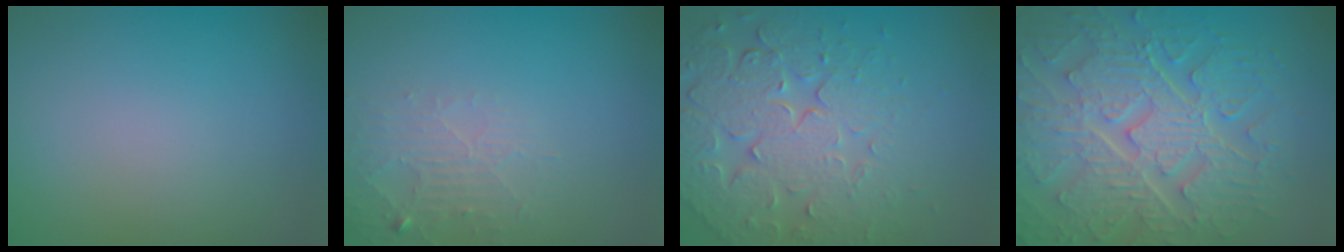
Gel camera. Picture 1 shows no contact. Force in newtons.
{"total": 2.2, "press": 2.2, "slide": 0.5}
{"total": 7.9, "press": 5.6, "slide": 5.5}
{"total": 9.2, "press": 6.8, "slide": 6.2}